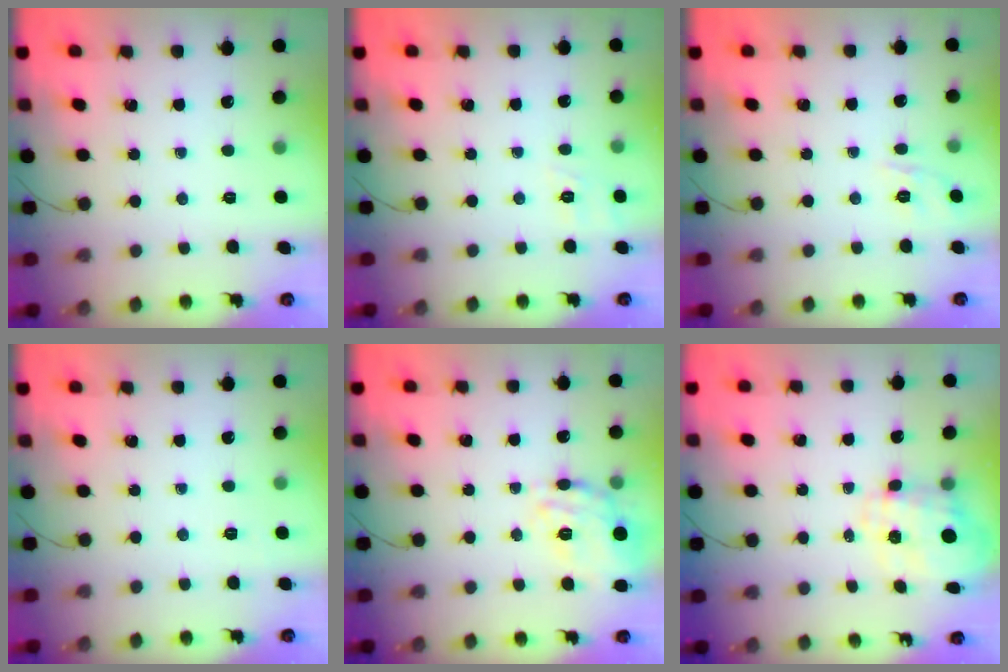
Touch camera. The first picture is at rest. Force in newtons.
{"total": 7.3, "press": 7.2, "slide": 1.6}
{"total": 4.8, "press": 4.6, "slide": 1.5}
{"total": 4.8, "press": 4.6, "slide": 1.3}
{"total": 16.1, "press": 16.1, "slide": 1.0}
{"total": 3.4, "press": 3.2, "slide": 1.2}